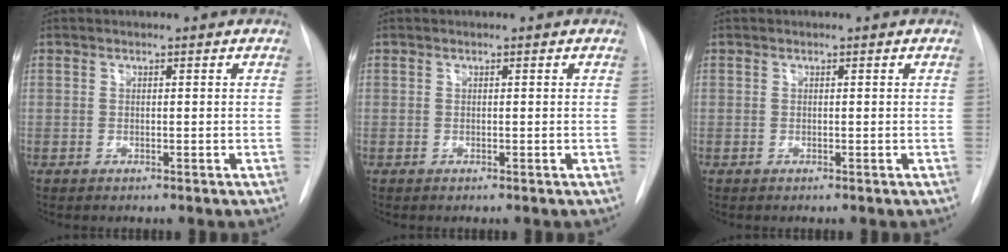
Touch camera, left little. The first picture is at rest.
{"total": 0.0}
{"total": 0.0}